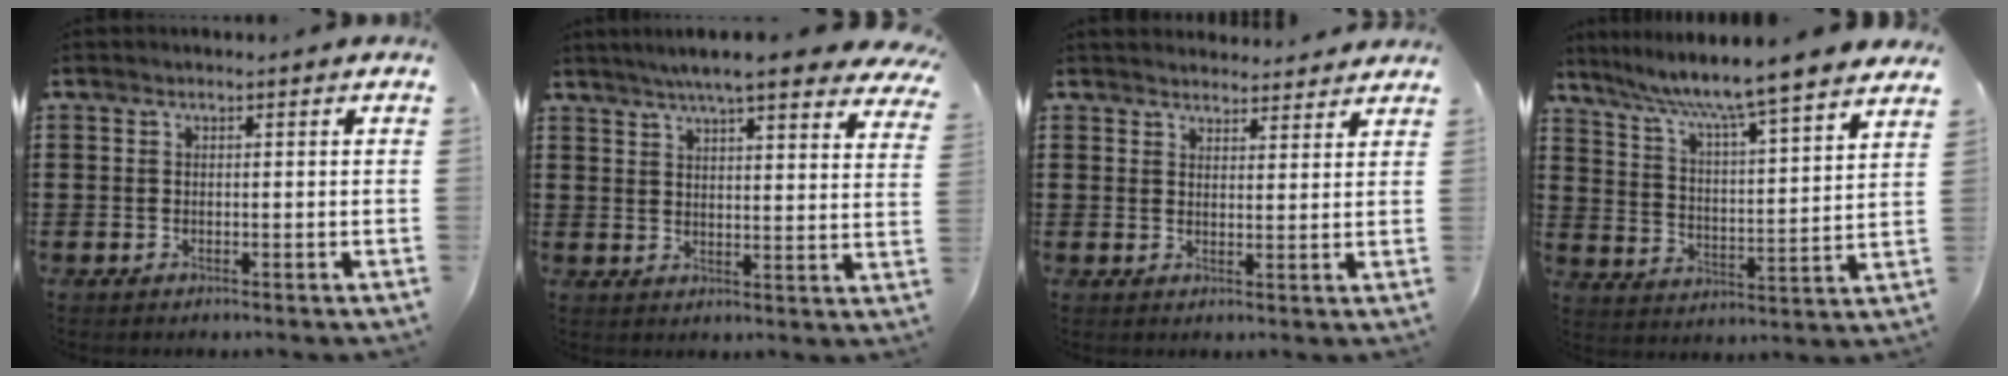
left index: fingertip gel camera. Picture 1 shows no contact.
{"total": 6.8, "force": [5.9, 0.1, 3.5], "torque": [-0.078, -0.020, 0.100]}
{"total": 2.9, "force": [2.8, 0.5, -0.1], "torque": [0.002, -0.012, 0.052]}
{"total": 7.0, "force": [6.0, -1.2, 3.3], "torque": [-0.088, -0.048, 0.094]}